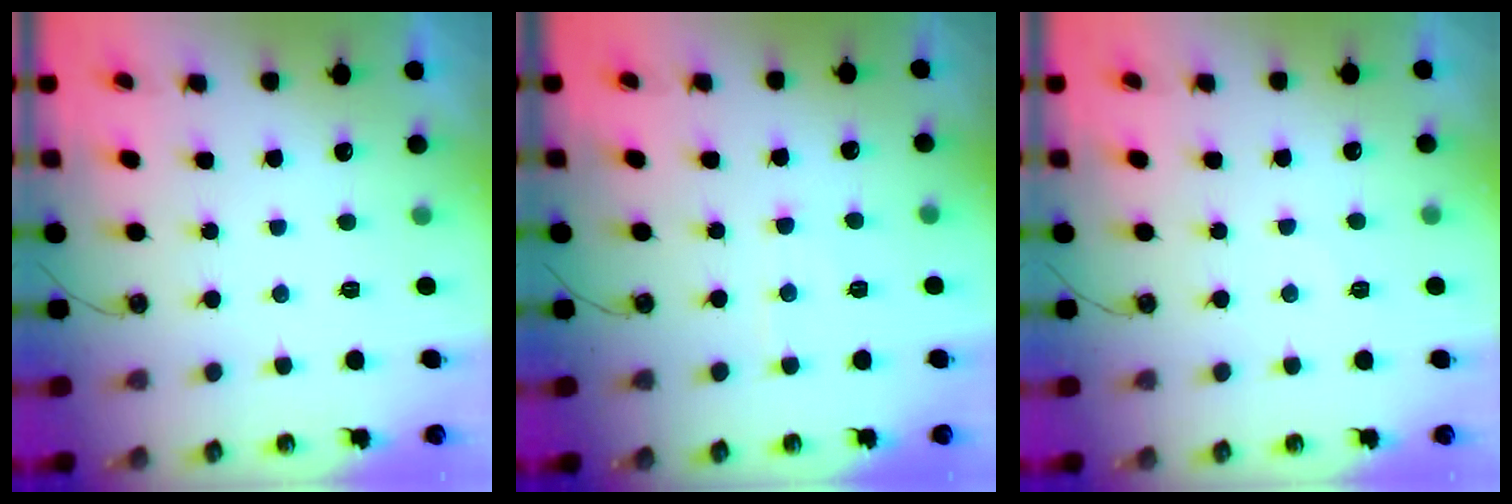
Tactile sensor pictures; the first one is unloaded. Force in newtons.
{"total": 5.0, "press": 5.0, "slide": 0.6}
{"total": 4.7, "press": 4.7, "slide": 0.7}